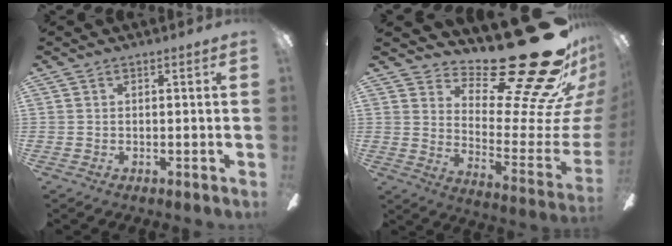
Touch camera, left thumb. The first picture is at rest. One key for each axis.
{"total": 30.4, "fx": 19.7, "fy": 9.9, "fz": 20.9, "tx": -0.228, "ty": -0.167, "tz": 0.344}